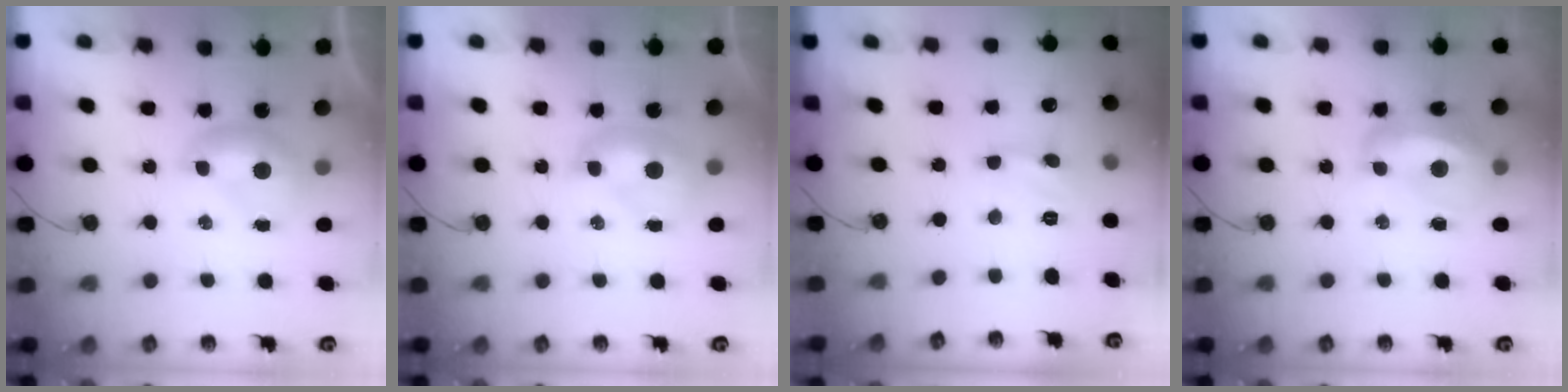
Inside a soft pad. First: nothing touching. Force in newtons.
{"total": 1.4, "press": 1.4, "slide": 0.1}
{"total": 2.4, "press": 2.3, "slide": 0.5}
{"total": 7.2, "press": 7.2, "slide": 0.8}